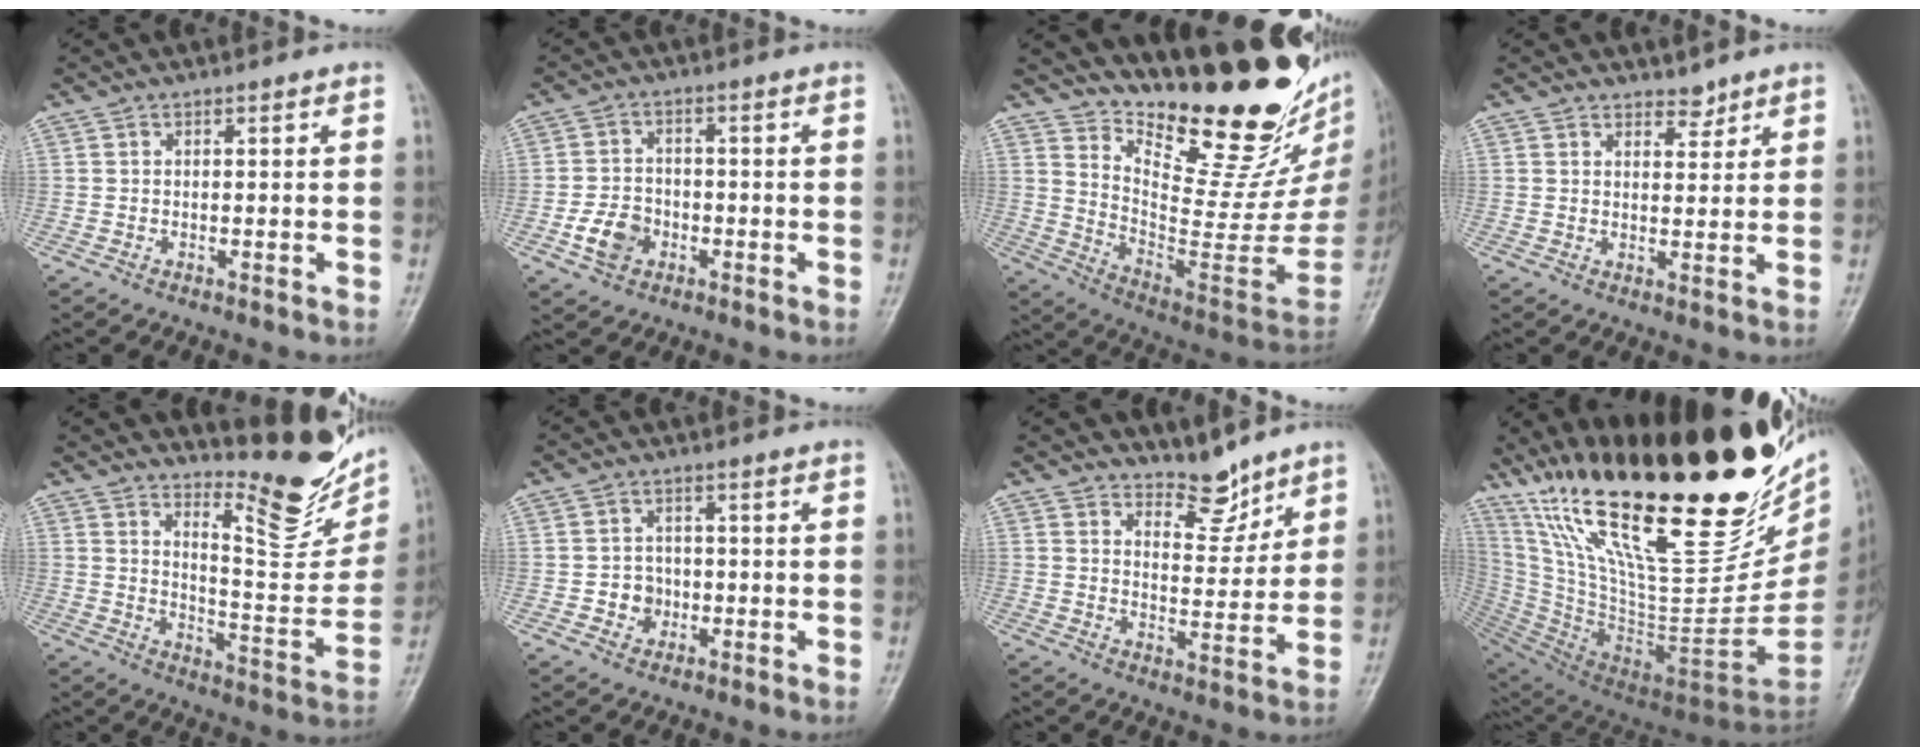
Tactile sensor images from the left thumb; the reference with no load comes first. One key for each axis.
{"total": 5.6, "fx": -2.0, "fy": 4.4, "fz": 2.9, "tx": -0.041, "ty": 0.012, "tz": -0.037}
{"total": 26.9, "fx": 21.2, "fy": 8.2, "fz": 14.4, "tx": -0.184, "ty": -0.155, "tz": 0.316}
{"total": 2.6, "fx": 2.3, "fy": 1.1, "fz": 0.4, "tx": 0.014, "ty": -0.018, "tz": 0.035}
{"total": 17.8, "fx": 13.3, "fy": 5.3, "fz": 10.6, "tx": -0.100, "ty": -0.115, "tz": 0.190}
{"total": 3.7, "fx": -0.7, "fy": 3.4, "fz": 1.2, "tx": 0.007, "ty": 0.009, "tz": -0.011}
{"total": 6.7, "fx": 5.9, "fy": 2.5, "fz": 1.8, "tx": -0.003, "ty": -0.057, "tz": 0.106}
{"total": 43.1, "fx": 26.1, "fy": 14.3, "fz": 31.2, "tx": -0.423, "ty": -0.073, "tz": 0.453}